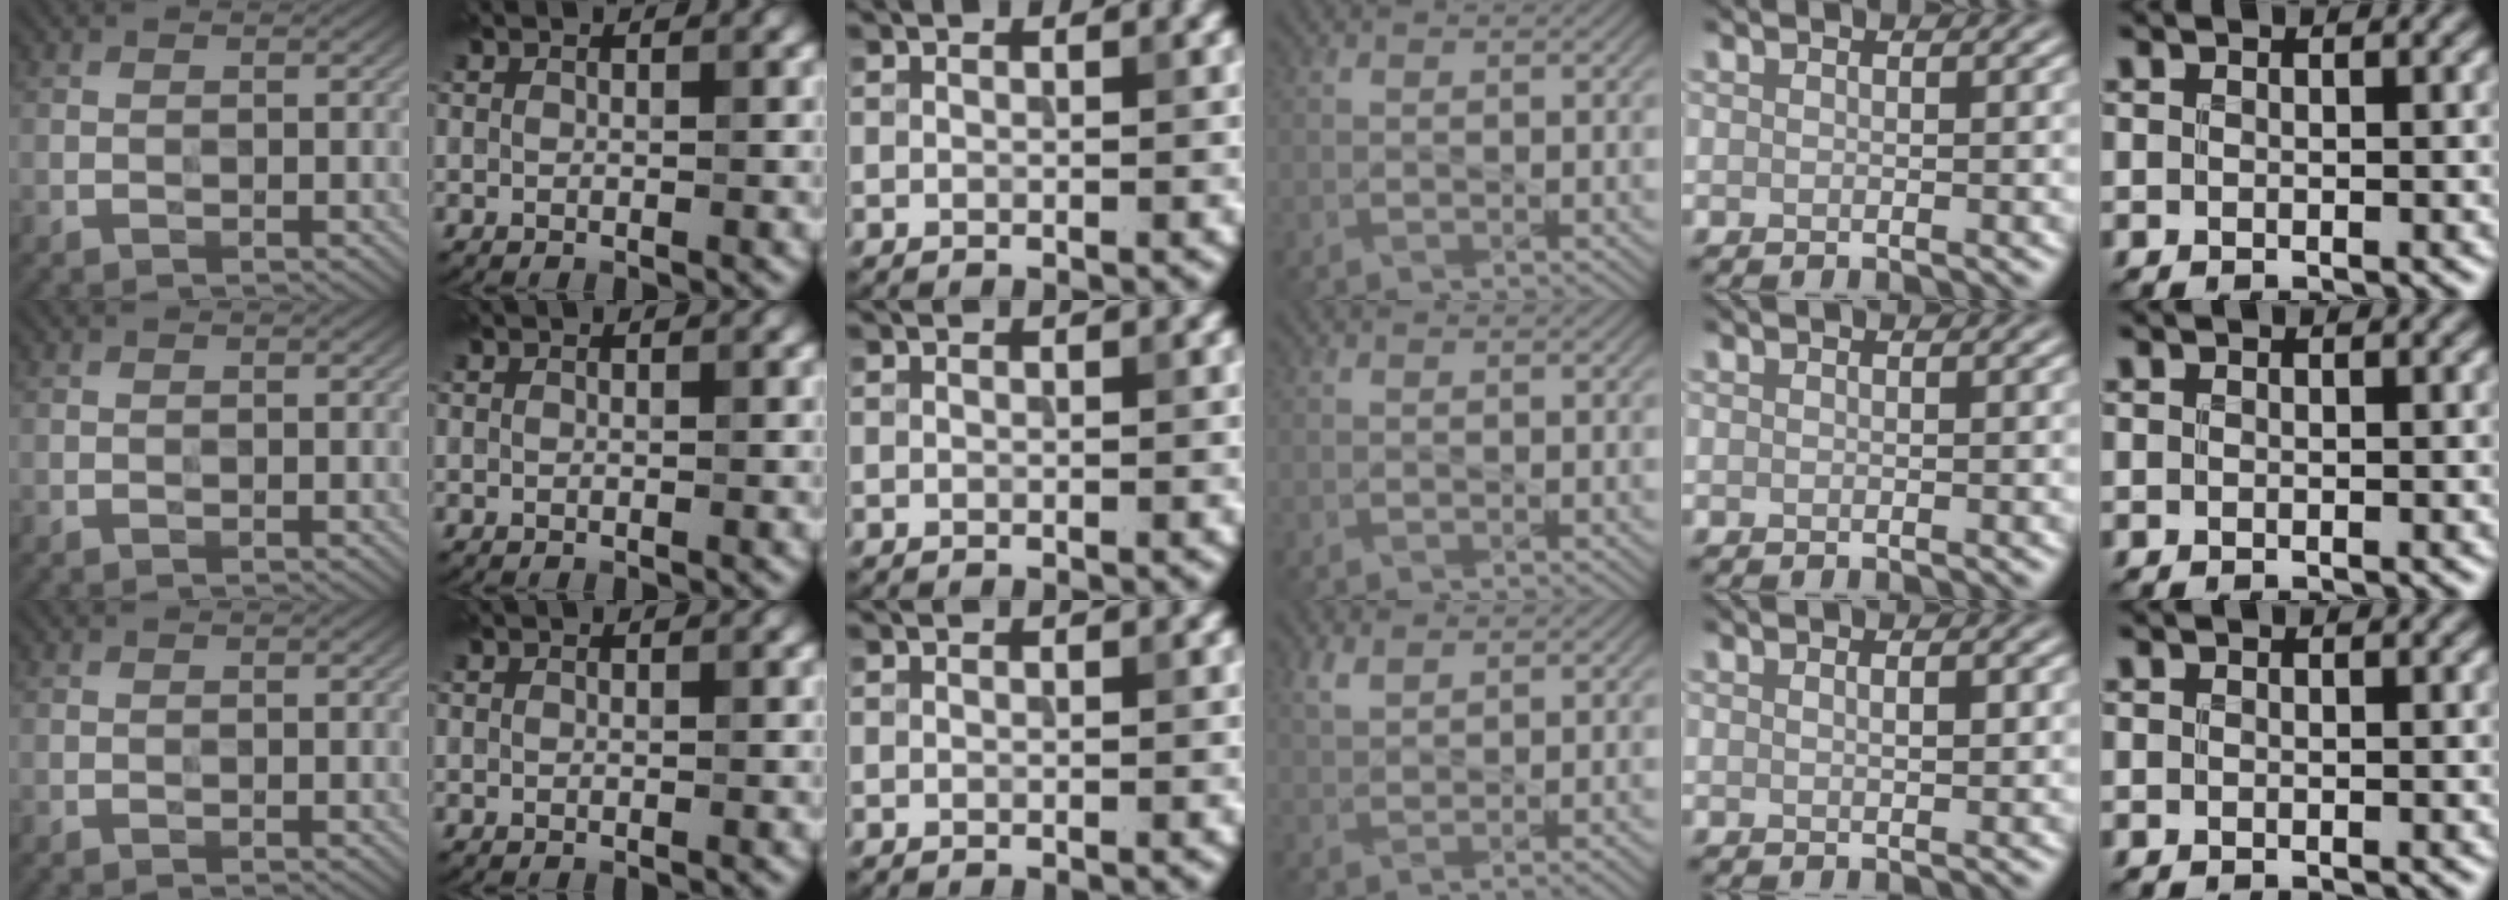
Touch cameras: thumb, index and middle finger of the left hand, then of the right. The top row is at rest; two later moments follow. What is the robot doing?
{"motion": "wipe", "object": "measuring cup"}